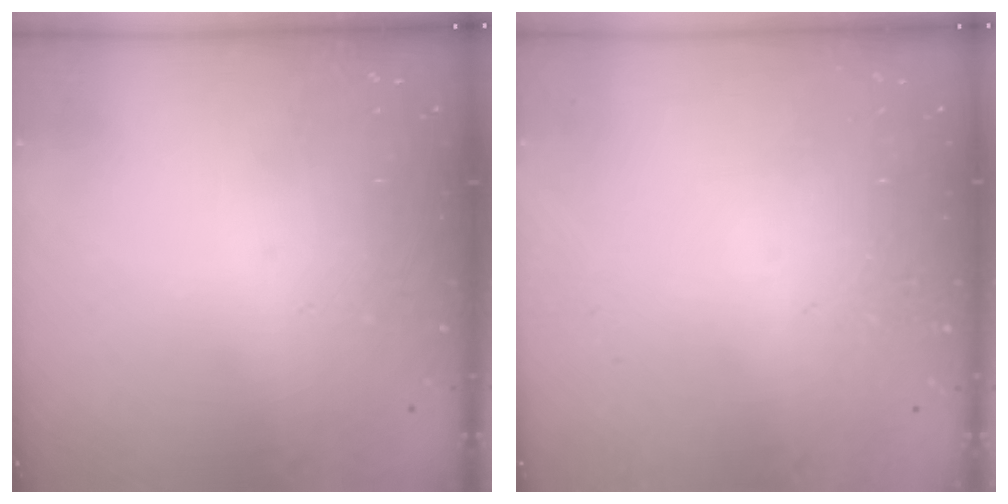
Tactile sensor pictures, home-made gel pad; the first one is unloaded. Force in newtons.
{"total": 0.0}